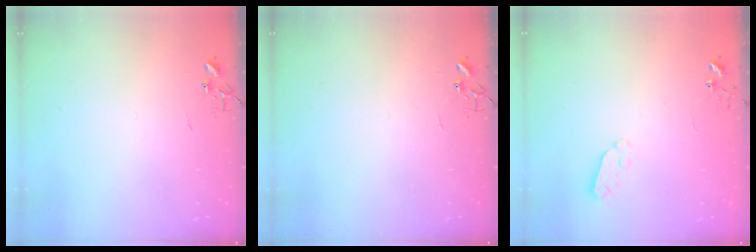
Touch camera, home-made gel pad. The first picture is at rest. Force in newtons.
{"total": 0.0}
{"total": 3.9, "press": 3.8, "slide": 0.6}